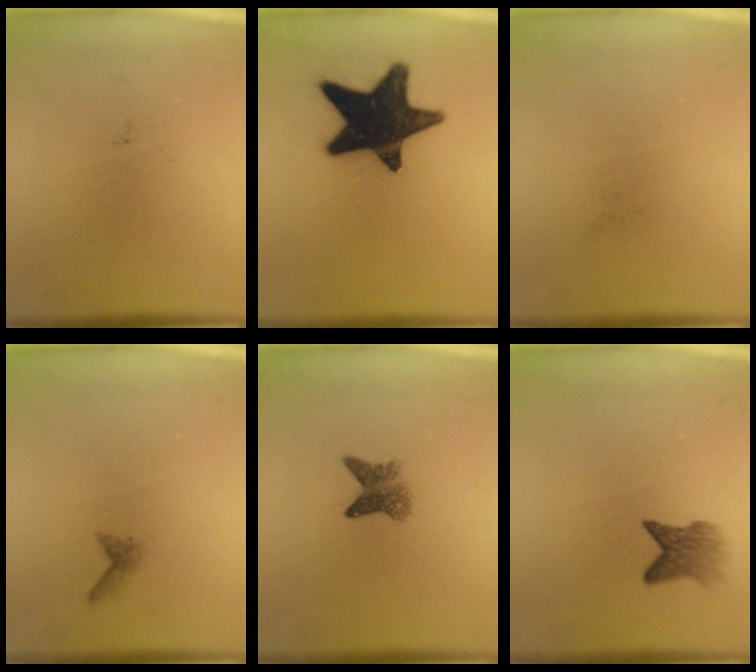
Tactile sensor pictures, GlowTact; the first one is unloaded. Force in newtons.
{"total": 19.3}
{"total": 0.0}
{"total": 0.9}
{"total": 3.5}
{"total": 3.7}